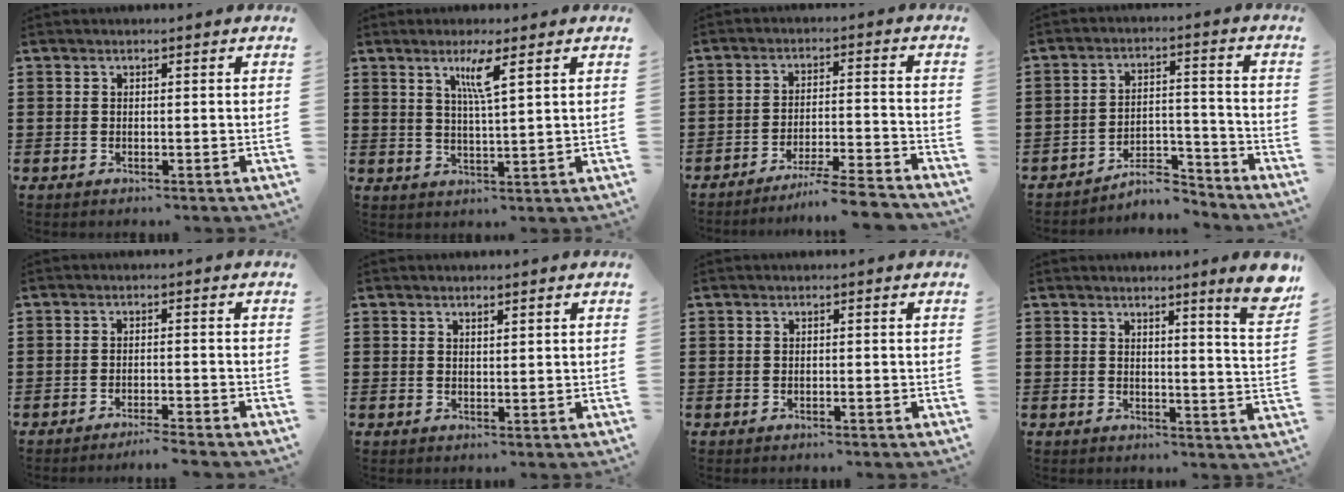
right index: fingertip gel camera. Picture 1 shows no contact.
{"total": 4.6, "force": [2.5, 0.1, 3.9], "torque": [-0.076, -0.004, 0.037]}
{"total": 6.2, "force": [-5.6, -0.6, 2.5], "torque": [-0.046, -0.013, -0.109]}
{"total": 6.6, "force": [-6.2, 1.6, 1.9], "torque": [-0.032, 0.016, -0.119]}
{"total": 2.3, "force": [-2.2, -0.3, 0.6], "torque": [-0.012, 0.000, -0.045]}
{"total": 0.9, "force": [0.8, 0.3, 0.3], "torque": [-0.007, 0.001, 0.016]}
{"total": 0.0}
{"total": 6.1, "force": [4.6, -0.8, 4.0], "torque": [-0.067, -0.030, 0.072]}